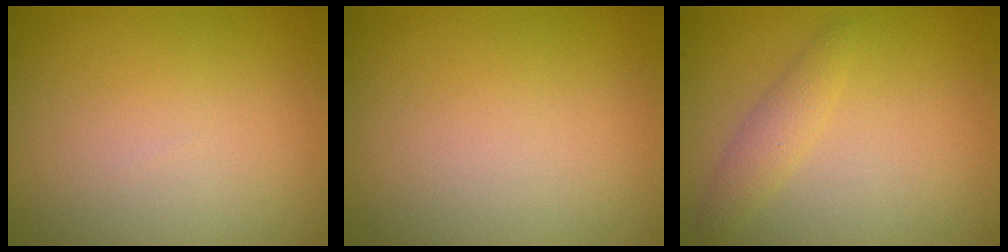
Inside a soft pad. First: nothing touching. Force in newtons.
{"total": 0.0}
{"total": 1.7, "press": 1.7, "slide": 0.0}